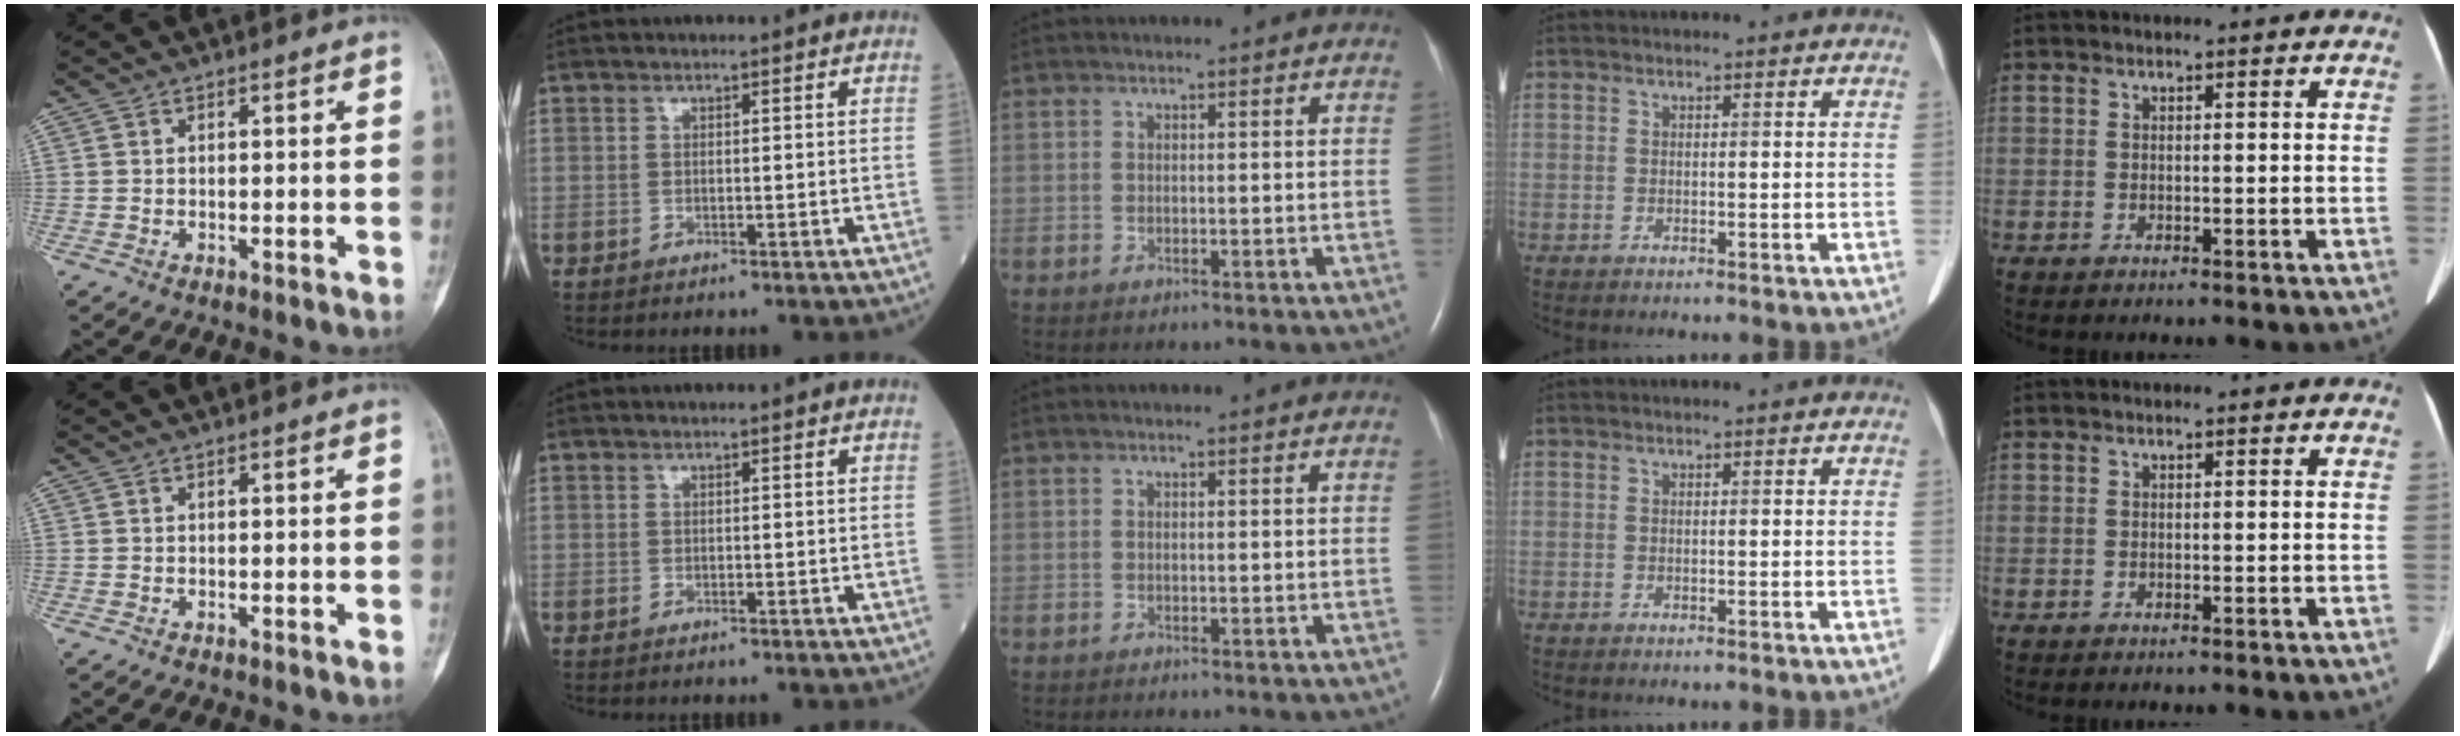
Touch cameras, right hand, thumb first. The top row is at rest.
{}